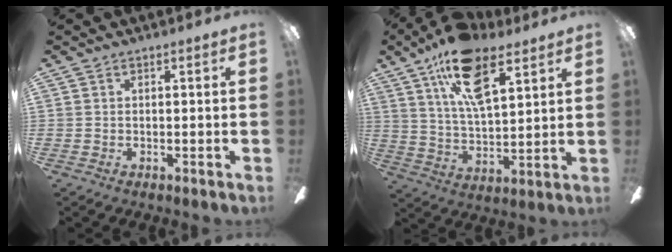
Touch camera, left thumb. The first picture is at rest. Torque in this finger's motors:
{"motor_torque": [0.39, 0.47, 1.79, -0.98, 0.43]}